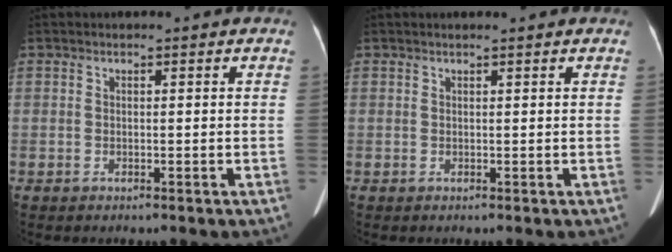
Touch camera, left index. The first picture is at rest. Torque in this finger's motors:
{"motor_torque": [-0.22, 0.22, -0.35, -0.07]}